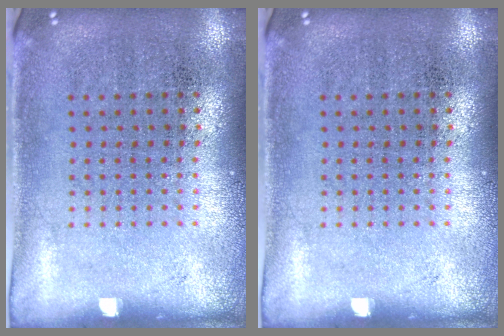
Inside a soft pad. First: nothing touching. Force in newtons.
{"total": 0.0}